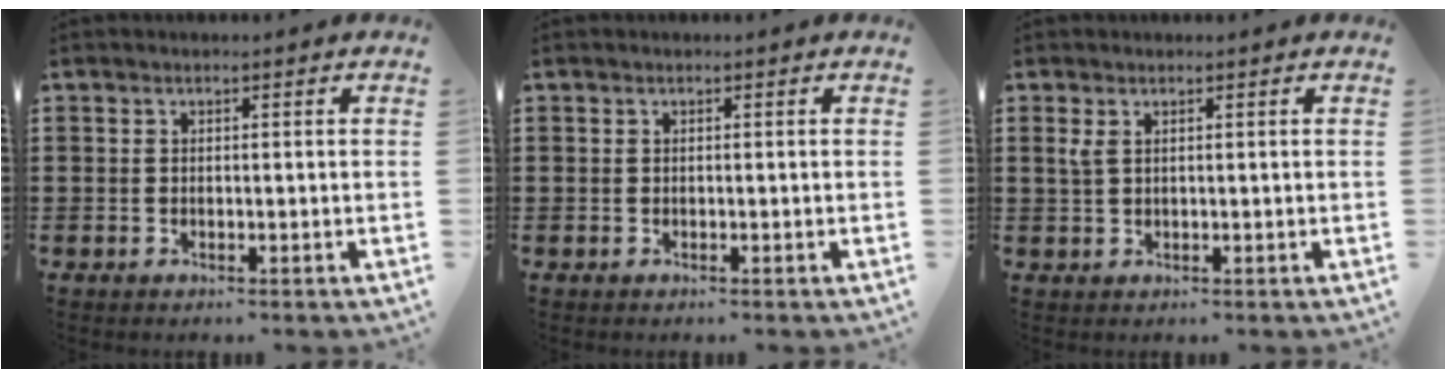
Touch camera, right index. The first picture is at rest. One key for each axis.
{"total": 0.0}
{"total": 1.6, "fx": 0.8, "fy": 0.6, "fz": 1.3, "tx": -0.028, "ty": 0.003, "tz": 0.014}